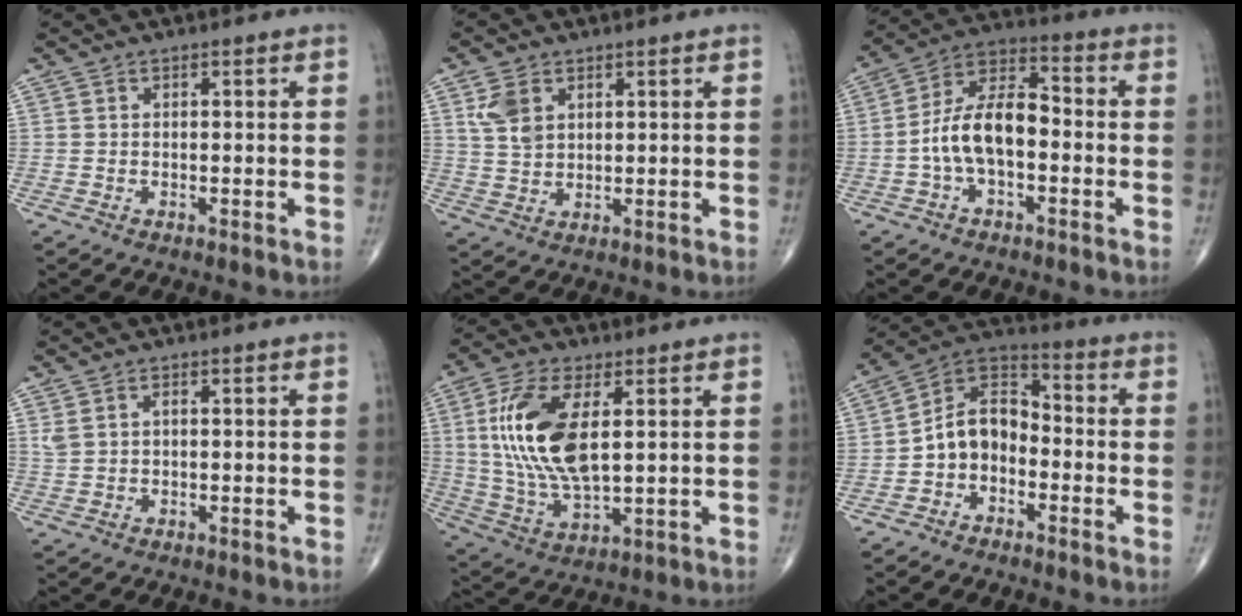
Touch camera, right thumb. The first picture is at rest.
{"total": 5.5, "force": [2.4, 3.6, 3.4], "torque": [-0.059, -0.005, 0.054]}
{"total": 11.8, "force": [-2.1, 6.2, 9.8], "torque": [-0.175, 0.044, -0.047]}
{"total": 2.2, "force": [0.6, 1.2, 1.6], "torque": [-0.041, 0.006, 0.018]}
{"total": 16.1, "force": [3.3, 7.2, 14.0], "torque": [-0.288, -0.012, 0.072]}
{"total": 9.6, "force": [-2.7, 6.9, 6.0], "torque": [-0.085, 0.051, -0.068]}